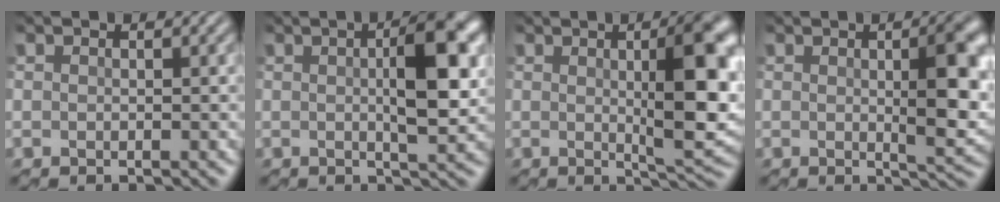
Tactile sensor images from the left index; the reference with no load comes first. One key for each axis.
{"total": 6.3, "fx": 1.0, "fy": 1.8, "fz": 5.9, "tx": -0.098, "ty": 0.011, "tz": 0.016}
{"total": 7.8, "fx": 1.0, "fy": 1.9, "fz": 7.5, "tx": -0.107, "ty": 0.004, "tz": 0.018}
{"total": 6.2, "fx": 0.4, "fy": 2.1, "fz": 5.8, "tx": -0.089, "ty": -0.002, "tz": 0.013}